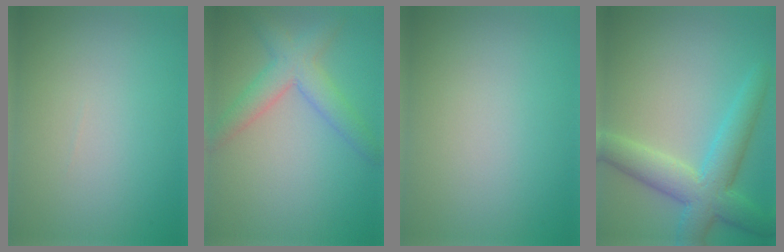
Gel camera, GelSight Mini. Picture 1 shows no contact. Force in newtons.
{"total": 4.2, "press": 4.2, "slide": 0.2}
{"total": 0.0}
{"total": 6.3, "press": 6.3, "slide": 0.2}